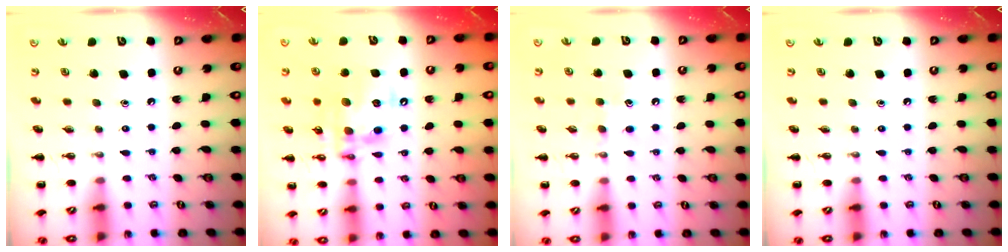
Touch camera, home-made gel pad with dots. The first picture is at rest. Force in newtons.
{"total": 14.2, "press": 13.9, "slide": 3.0}
{"total": 5.7, "press": 5.4, "slide": 1.7}
{"total": 0.0}